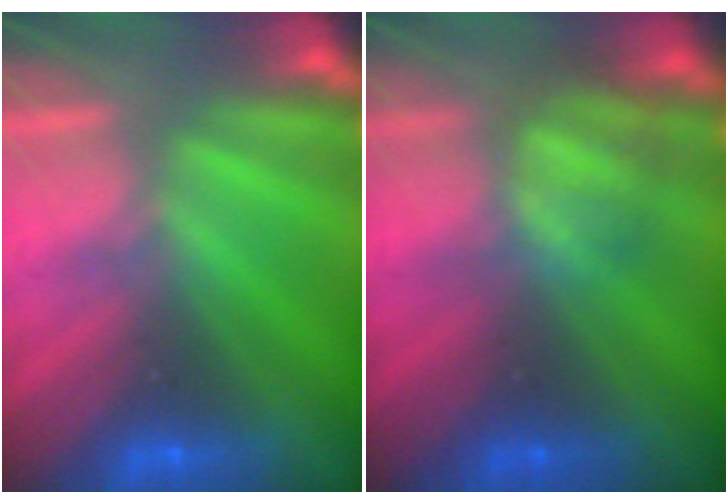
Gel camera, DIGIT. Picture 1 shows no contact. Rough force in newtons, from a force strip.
{"total": 2.4}